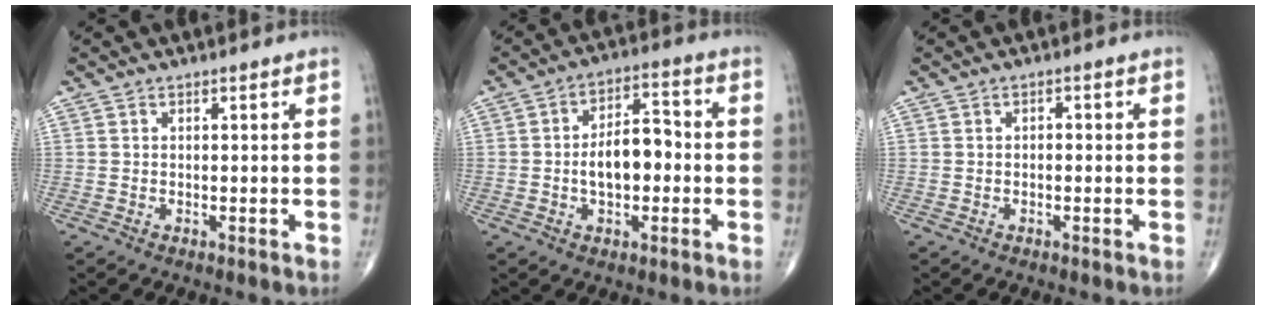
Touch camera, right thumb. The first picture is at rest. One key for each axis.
{"total": 9.2, "fx": -1.1, "fy": 5.1, "fz": 7.6, "tx": -0.110, "ty": 0.028, "tz": -0.024}
{"total": 0.9, "fx": -0.1, "fy": 0.6, "fz": 0.6, "tx": 0.002, "ty": 0.004, "tz": -0.007}